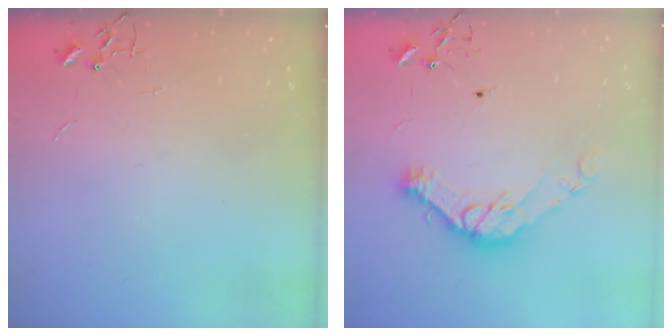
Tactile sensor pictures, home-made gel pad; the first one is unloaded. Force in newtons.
{"total": 12.5, "press": 12.5, "slide": 0.4}